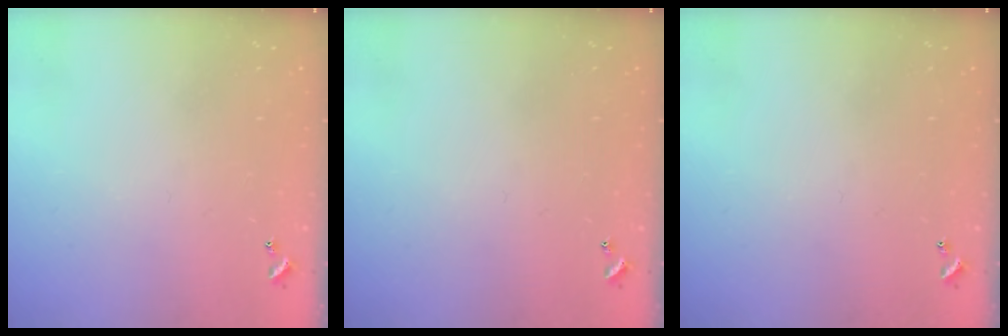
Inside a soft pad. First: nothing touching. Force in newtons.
{"total": 0.0}
{"total": 0.0}